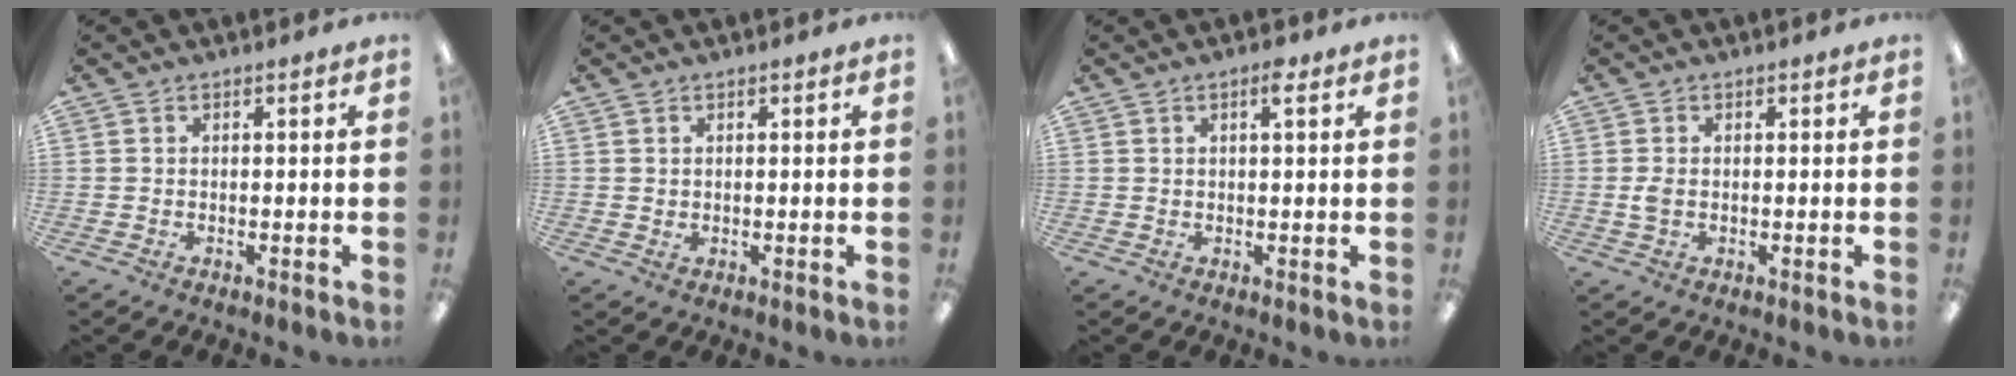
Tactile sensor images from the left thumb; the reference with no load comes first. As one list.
[{"total": 0.7, "force": [0.5, 0.6, 0.1], "torque": [-0.004, 0.002, 0.008]}, {"total": 2.9, "force": [1.6, 0.8, 2.3], "torque": [-0.034, -0.001, 0.023]}, {"total": 2.4, "force": [0.0, 1.5, 1.8], "torque": [-0.043, 0.003, -0.004]}]